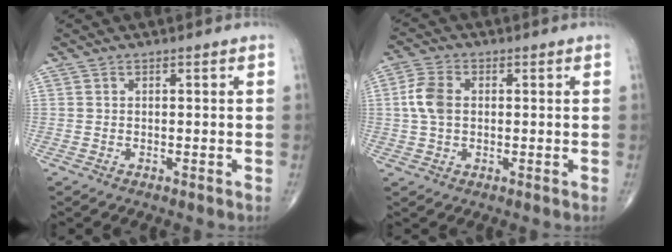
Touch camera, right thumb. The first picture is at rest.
{"total": 5.9, "force": [0.5, 4.0, 4.4], "torque": [-0.095, 0.010, 0.005]}